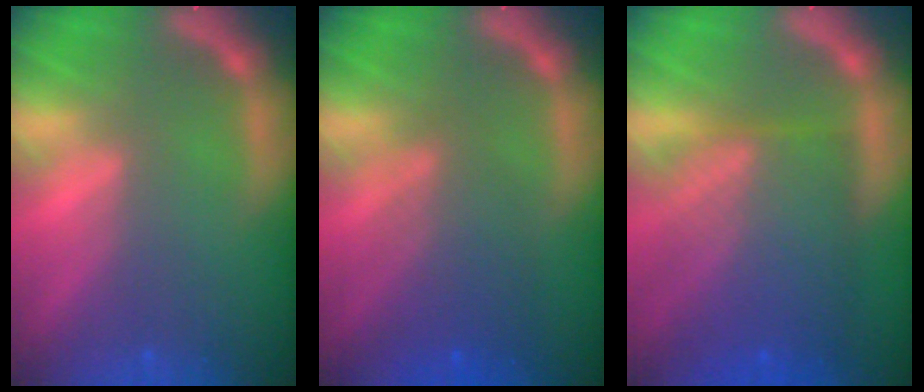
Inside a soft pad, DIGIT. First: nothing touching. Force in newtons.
{"total": 5.1}
{"total": 9.6}